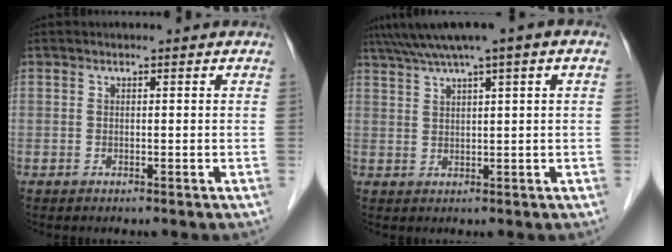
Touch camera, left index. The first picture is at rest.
{"total": 7.8, "force": [4.8, 0.0, 6.2], "torque": [-0.107, 0.043, 0.079]}